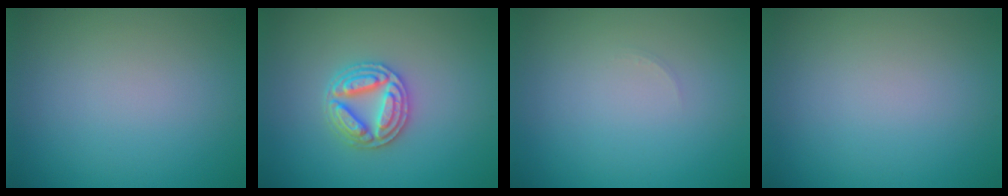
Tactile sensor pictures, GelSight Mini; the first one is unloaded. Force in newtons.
{"total": 3.6, "press": 3.5, "slide": 0.8}
{"total": 0.6, "press": 0.6, "slide": 0.1}
{"total": 0.0}